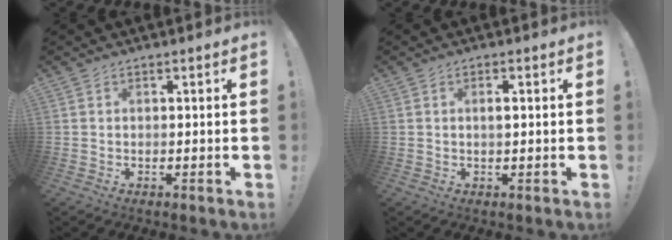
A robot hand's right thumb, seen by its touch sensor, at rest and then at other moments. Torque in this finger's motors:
{"motor_torque": [-0.30, 0.03, -0.18, 0.12, 0.09]}